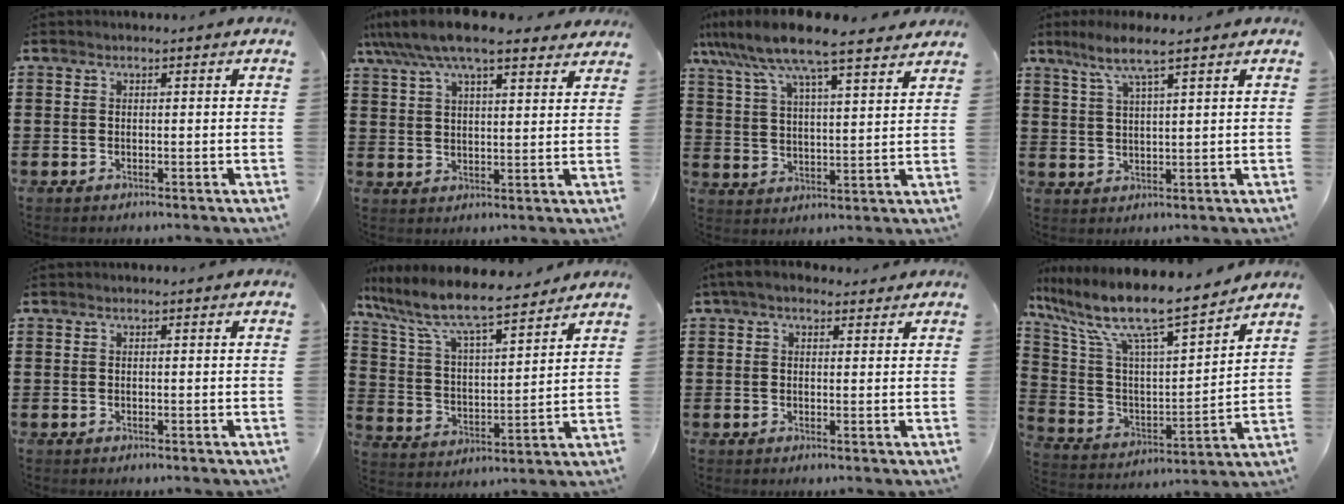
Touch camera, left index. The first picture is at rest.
{"total": 9.3, "force": [7.6, 2.1, 4.8], "torque": [-0.115, -0.014, 0.138]}
{"total": 9.5, "force": [7.9, 0.9, 5.1], "torque": [-0.127, -0.032, 0.136]}
{"total": 5.5, "force": [3.7, 0.2, 4.0], "torque": [-0.088, -0.003, 0.062]}
{"total": 0.0}
{"total": 8.5, "force": [7.3, 1.1, 4.2], "torque": [-0.113, -0.042, 0.122]}
{"total": 3.0, "force": [2.1, 1.6, 1.5], "torque": [-0.037, 0.005, 0.038]}
{"total": 10.7, "force": [8.7, 1.0, 6.1], "torque": [-0.156, -0.064, 0.141]}